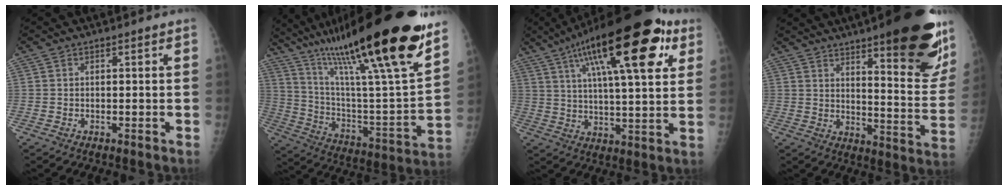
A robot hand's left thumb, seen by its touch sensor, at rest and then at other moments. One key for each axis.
{"total": 33.5, "fx": 22.2, "fy": 4.6, "fz": 24.7, "tx": -0.386, "ty": -0.056, "tz": 0.366}
{"total": 26.2, "fx": 12.0, "fy": 8.0, "fz": 21.9, "tx": -0.327, "ty": -0.002, "tz": 0.184}
{"total": 24.4, "fx": 14.8, "fy": 5.5, "fz": 18.5, "tx": -0.215, "ty": -0.079, "tz": 0.200}